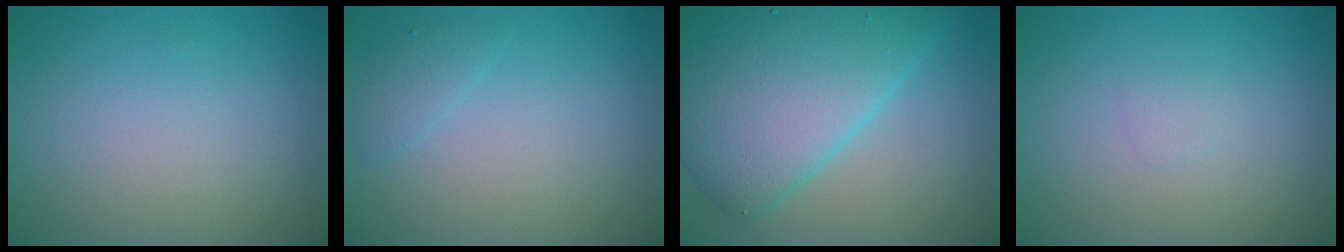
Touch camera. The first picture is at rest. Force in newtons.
{"total": 1.2, "press": 1.2, "slide": 0.1}
{"total": 9.8, "press": 9.8, "slide": 0.3}
{"total": 0.6, "press": 0.6, "slide": 0.0}